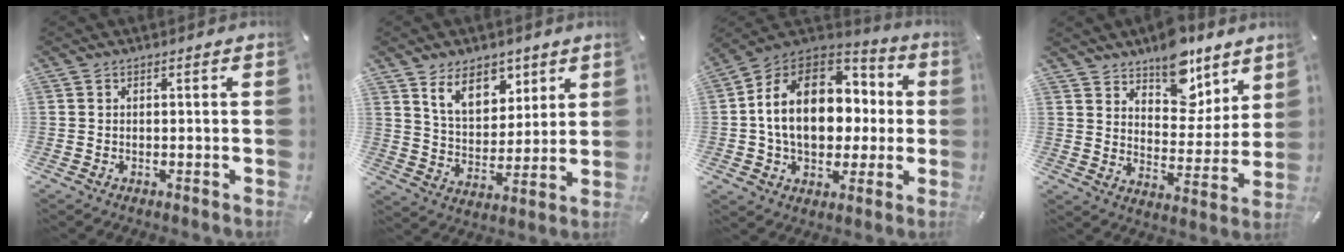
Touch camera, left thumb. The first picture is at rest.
{"total": 11.1, "force": [7.2, 7.1, 4.6], "torque": [-0.083, -0.028, 0.132]}
{"total": 20.5, "force": [1.4, 15.0, 14.0], "torque": [-0.259, 0.007, 0.023]}
{"total": 13.2, "force": [10.5, 6.8, 4.4], "torque": [-0.054, -0.086, 0.192]}